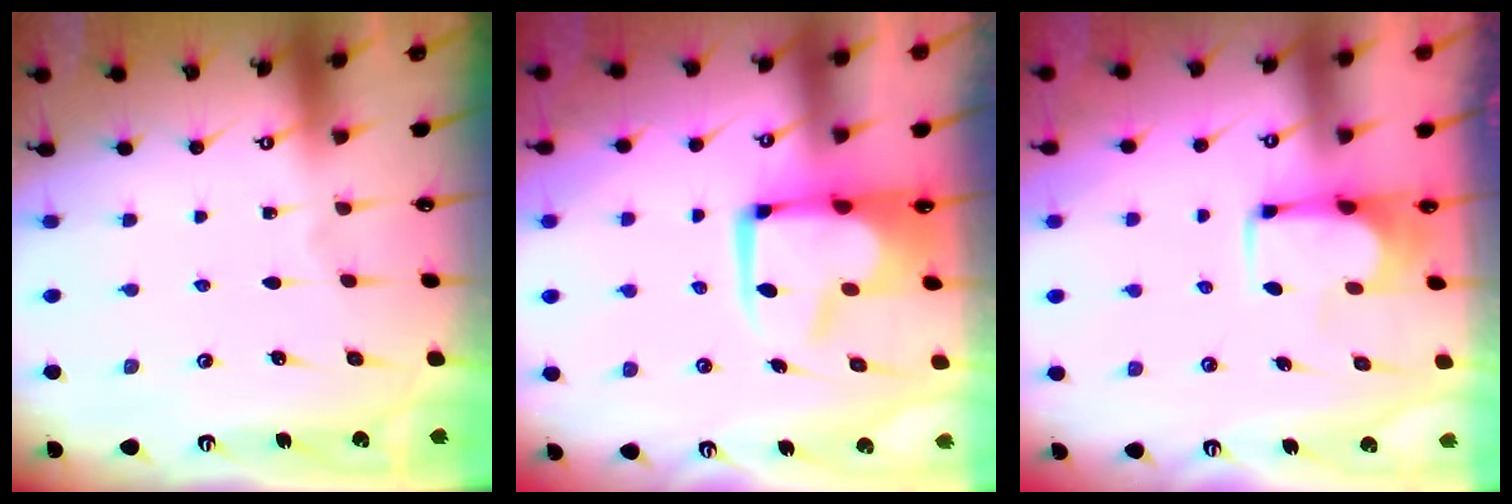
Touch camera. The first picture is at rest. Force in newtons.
{"total": 7.4, "press": 7.1, "slide": 1.8}
{"total": 3.6, "press": 3.6, "slide": 0.2}